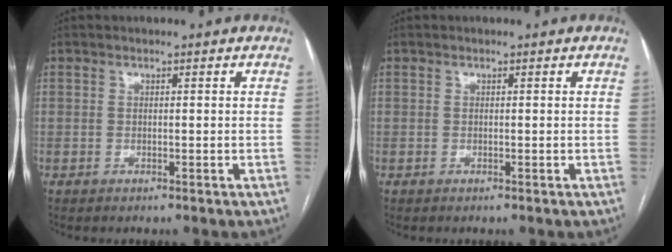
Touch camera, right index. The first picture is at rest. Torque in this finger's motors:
{"motor_torque": [0.00, 0.00, 0.00, 0.00]}